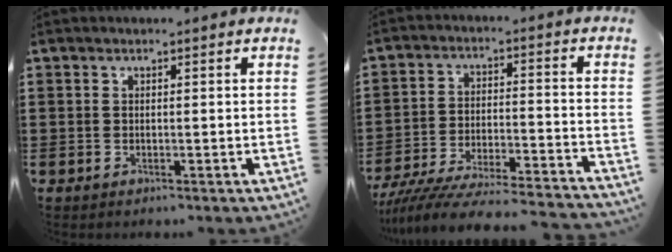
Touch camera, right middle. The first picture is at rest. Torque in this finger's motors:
{"motor_torque": [0.27, -0.04, 0.41, 0.21]}